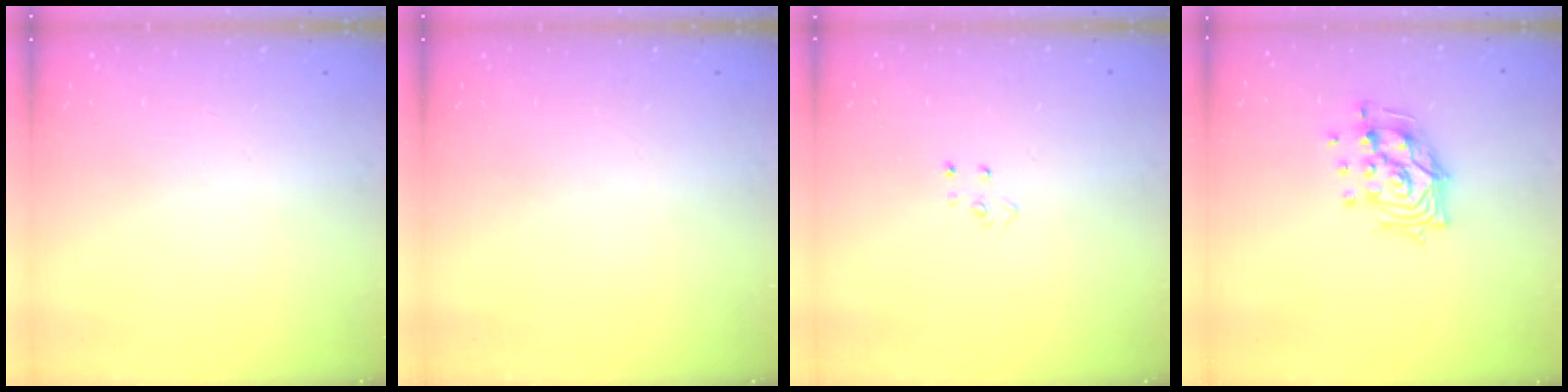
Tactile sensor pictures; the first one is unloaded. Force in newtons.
{"total": 0.0}
{"total": 2.6, "press": 2.6, "slide": 0.3}
{"total": 12.8, "press": 12.7, "slide": 1.6}